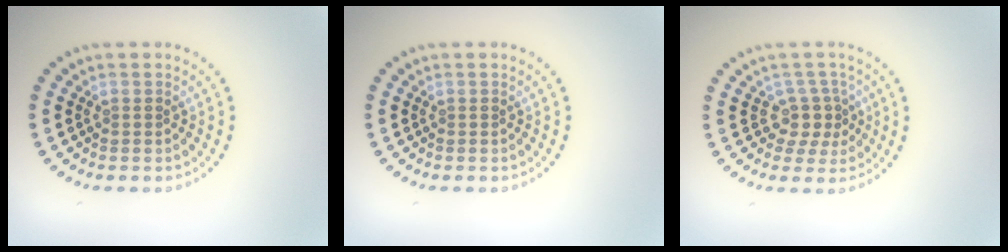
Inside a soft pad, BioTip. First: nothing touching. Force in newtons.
{"total": 0.0}
{"total": 2.5, "press": 1.8, "slide": 1.7}